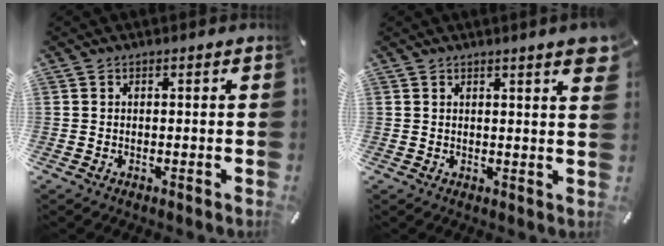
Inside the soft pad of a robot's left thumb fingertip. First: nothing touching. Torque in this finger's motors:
{"motor_torque": [2.45, 2.56, 1.47, -1.30, 0.04]}